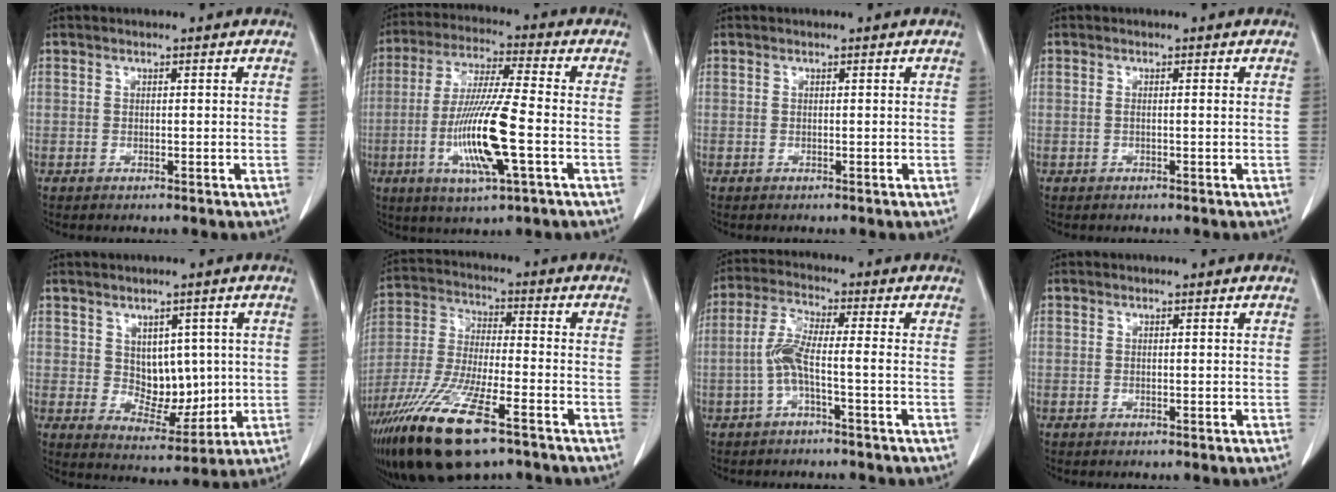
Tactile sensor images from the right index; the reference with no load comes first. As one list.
[{"total": 13.7, "force": [-3.3, 0.7, 13.3], "torque": [-0.264, -0.015, -0.063]}, {"total": 0.0}, {"total": 0.6, "force": [0.1, 0.0, 0.6], "torque": [-0.010, 0.002, 0.004]}, {"total": 7.4, "force": [1.2, 4.7, 5.6], "torque": [-0.074, 0.001, 0.041]}, {"total": 17.1, "force": [-10.8, 3.5, 12.8], "torque": [-0.278, -0.042, -0.200]}, {"total": 5.5, "force": [-1.5, 0.2, 5.3], "torque": [-0.113, 0.013, -0.029]}, {"total": 0.0}]